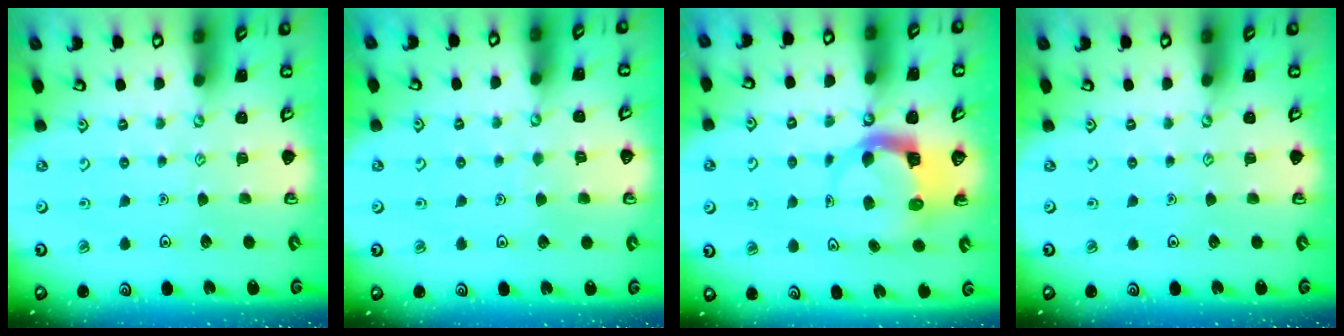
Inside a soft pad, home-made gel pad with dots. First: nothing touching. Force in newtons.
{"total": 2.9, "press": 2.9, "slide": 0.3}
{"total": 4.5, "press": 4.5, "slide": 0.3}
{"total": 0.0}